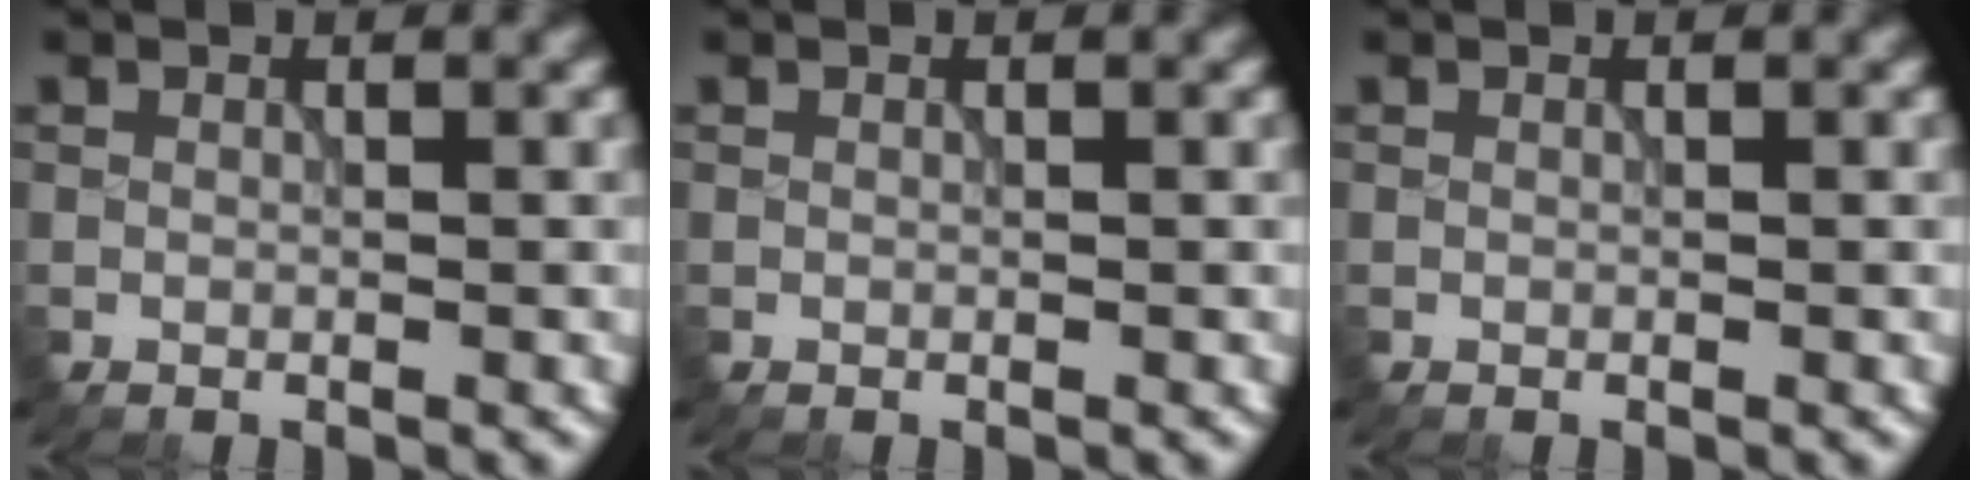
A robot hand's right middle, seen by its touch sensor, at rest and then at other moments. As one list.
[{"total": 0.0}, {"total": 0.0}]